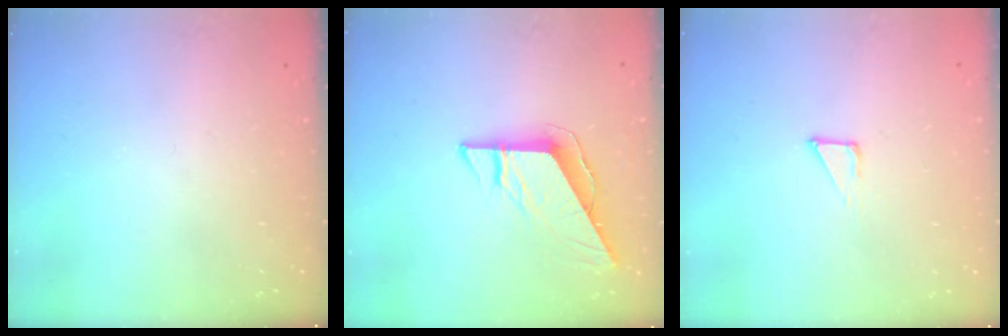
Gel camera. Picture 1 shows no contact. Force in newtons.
{"total": 8.3, "press": 8.3, "slide": 0.7}
{"total": 3.4, "press": 3.4, "slide": 0.3}